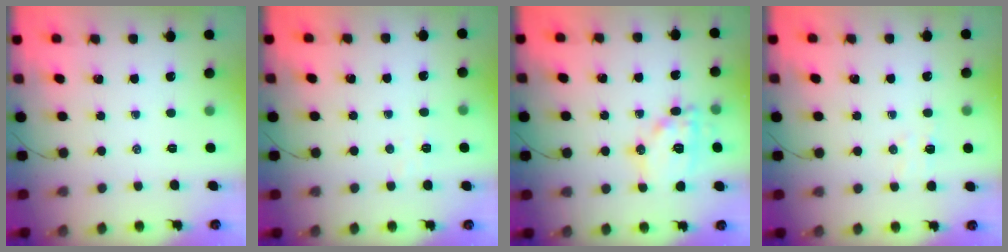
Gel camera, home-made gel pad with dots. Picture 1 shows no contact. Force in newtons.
{"total": 2.4, "press": 2.3, "slide": 0.6}
{"total": 14.3, "press": 14.3, "slide": 0.9}
{"total": 4.3, "press": 4.2, "slide": 1.0}